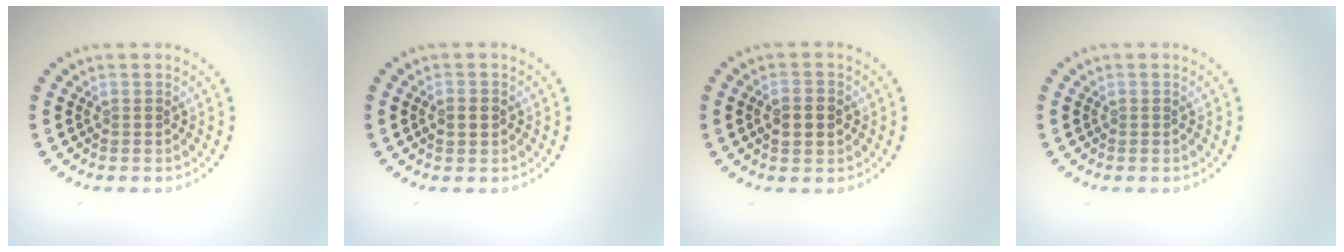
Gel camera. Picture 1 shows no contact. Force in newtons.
{"total": 2.1, "press": 2.1, "slide": 0.2}
{"total": 2.2, "press": 2.2, "slide": 0.1}
{"total": 0.0}